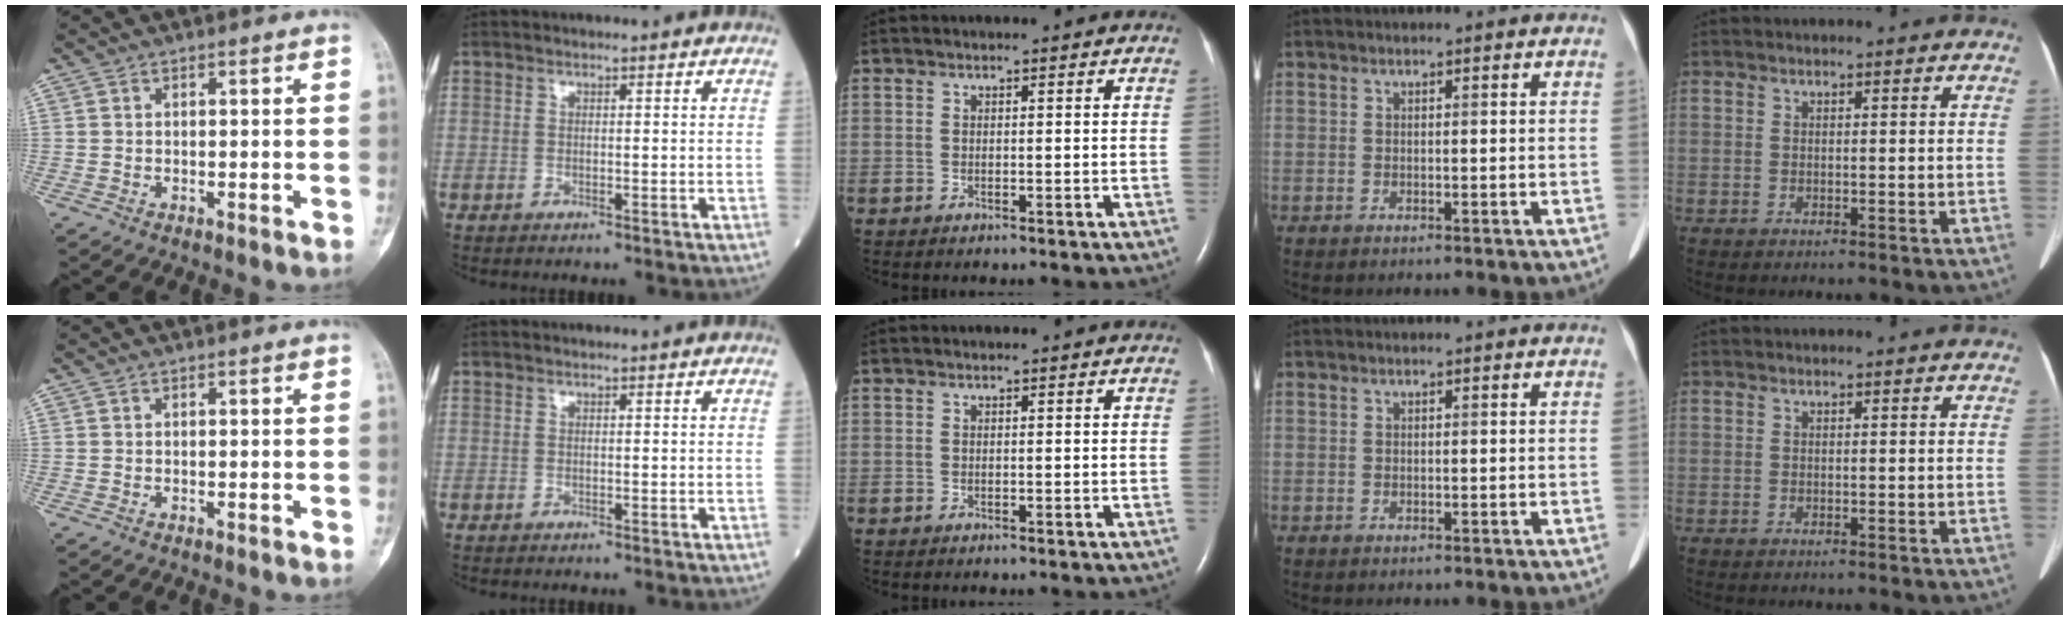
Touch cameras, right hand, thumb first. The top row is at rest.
{}